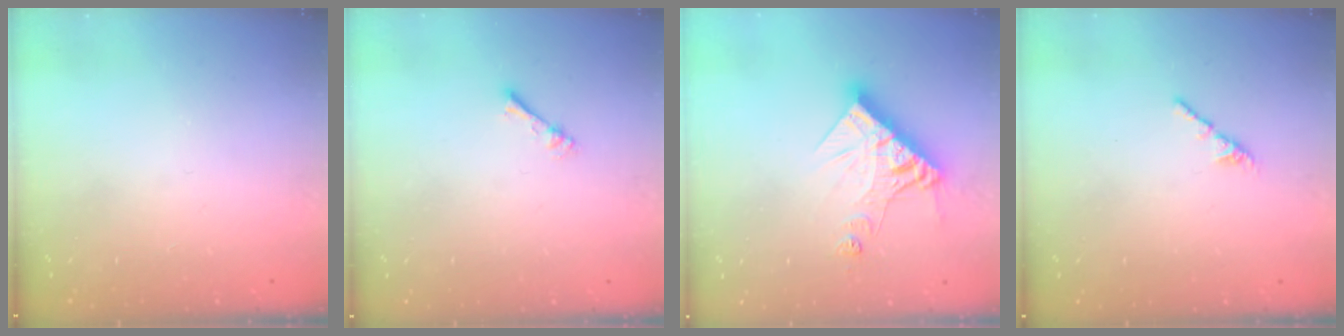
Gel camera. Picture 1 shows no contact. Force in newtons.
{"total": 1.7, "press": 1.7, "slide": 0.2}
{"total": 13.3, "press": 13.2, "slide": 1.7}
{"total": 2.4, "press": 2.3, "slide": 0.8}